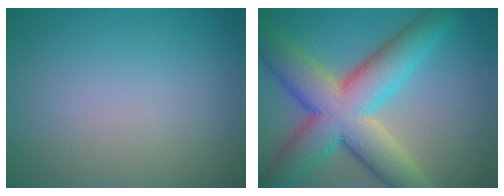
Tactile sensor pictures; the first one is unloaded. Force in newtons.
{"total": 10.9, "press": 10.9, "slide": 0.2}